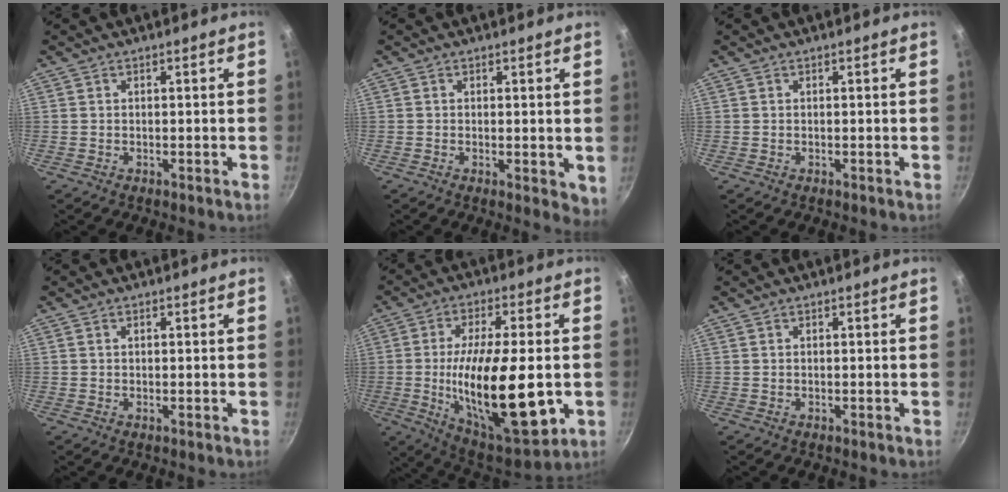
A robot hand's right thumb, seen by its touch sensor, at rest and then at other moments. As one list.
[{"total": 3.9, "force": [0.0, 1.8, 3.5], "torque": [-0.042, -0.011, 0.001]}, {"total": 0.0}, {"total": 0.7, "force": [0.2, 0.4, 0.5], "torque": [-0.007, 0.002, 0.003]}, {"total": 23.3, "force": [-3.1, 8.5, 21.5], "torque": [-0.350, -0.003, -0.044]}, {"total": 0.0}]